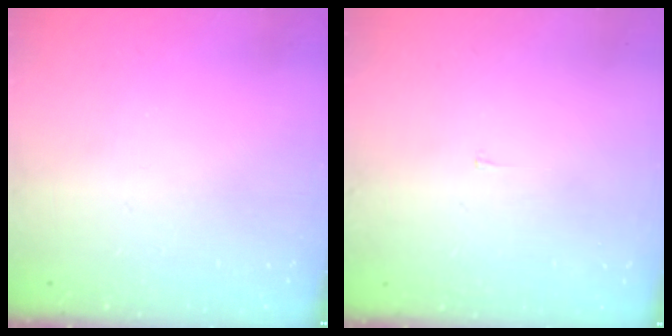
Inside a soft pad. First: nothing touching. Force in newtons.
{"total": 1.9, "press": 1.9, "slide": 0.1}